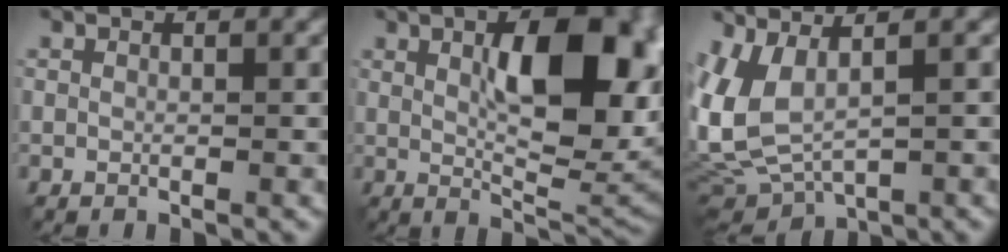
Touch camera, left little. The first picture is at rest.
{"total": 11.9, "force": [2.1, 4.9, 10.6], "torque": [-0.148, 0.008, 0.039]}
{"total": 6.4, "force": [0.6, 2.7, 5.8], "torque": [-0.145, -0.001, 0.019]}